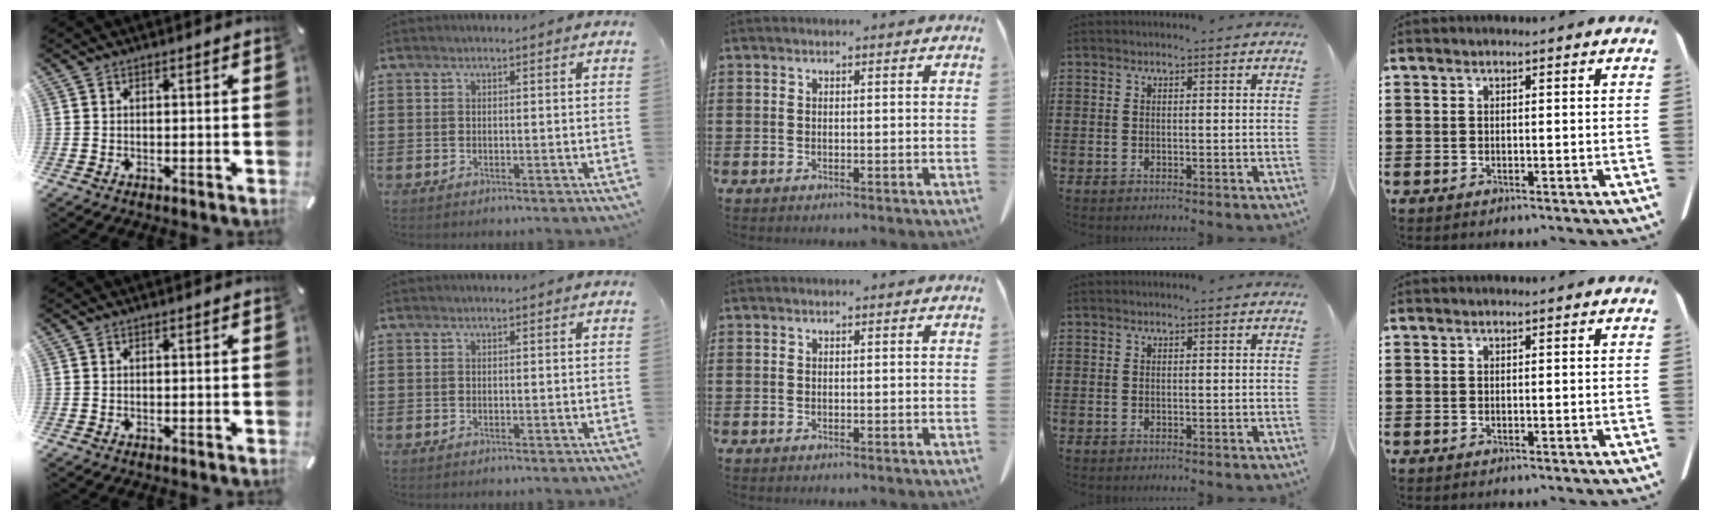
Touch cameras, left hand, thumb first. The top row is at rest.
{}